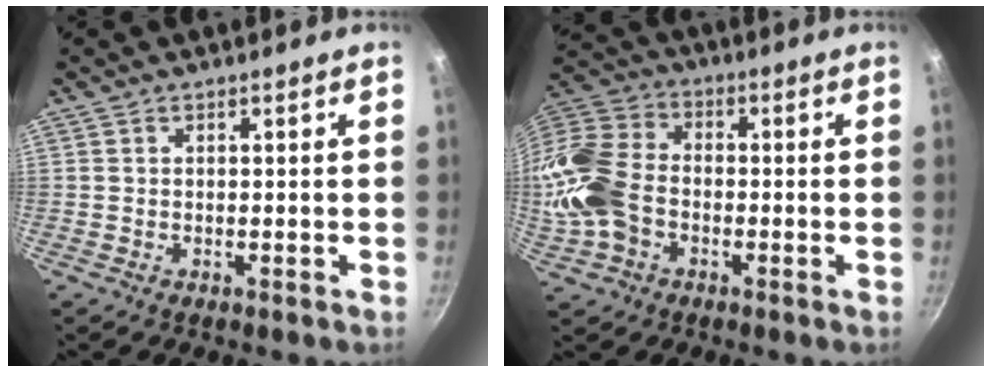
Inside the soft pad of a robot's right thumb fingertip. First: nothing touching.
{"total": 16.2, "force": [-3.6, 11.8, 10.5], "torque": [-0.219, 0.032, -0.086]}